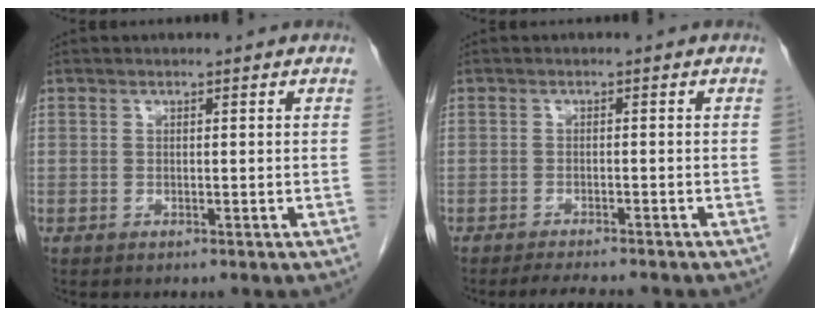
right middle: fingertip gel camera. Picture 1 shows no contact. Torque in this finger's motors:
{"motor_torque": [0.07, -0.06, 0.01, 0.00]}